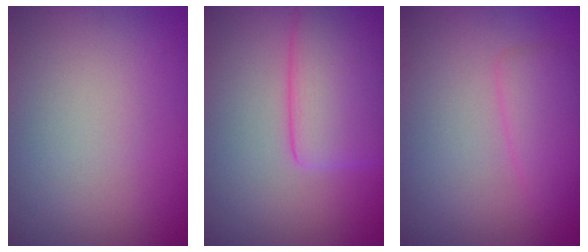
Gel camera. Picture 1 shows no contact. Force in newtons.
{"total": 6.4, "press": 6.4, "slide": 0.3}
{"total": 2.5, "press": 2.5, "slide": 0.1}